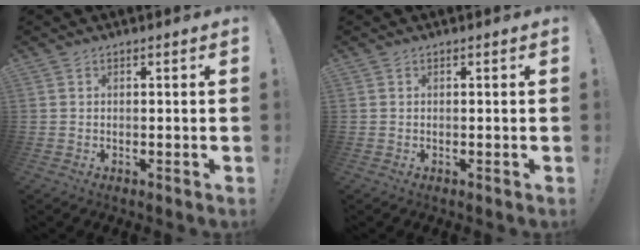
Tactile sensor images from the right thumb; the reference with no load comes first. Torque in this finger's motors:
{"motor_torque": [0.00, 0.00, 0.00, 0.00, 0.00]}